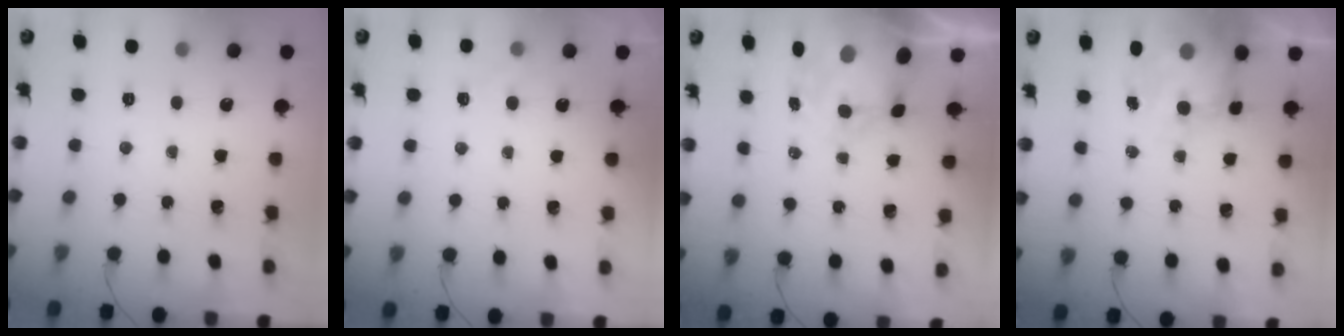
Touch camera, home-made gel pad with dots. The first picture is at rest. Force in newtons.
{"total": 3.5, "press": 3.3, "slide": 1.2}
{"total": 10.3, "press": 10.0, "slide": 2.6}
{"total": 7.4, "press": 7.3, "slide": 0.9}